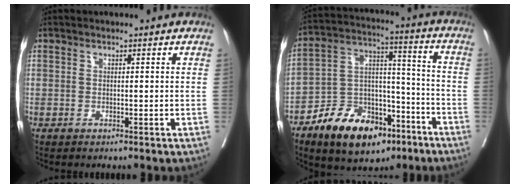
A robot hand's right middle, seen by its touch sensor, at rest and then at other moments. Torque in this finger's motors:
{"motor_torque": [0.99, -1.14, 0.20, 0.13]}